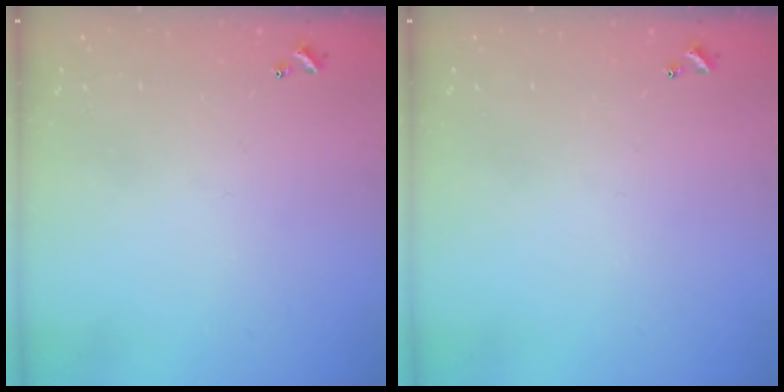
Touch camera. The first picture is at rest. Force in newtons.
{"total": 0.0}